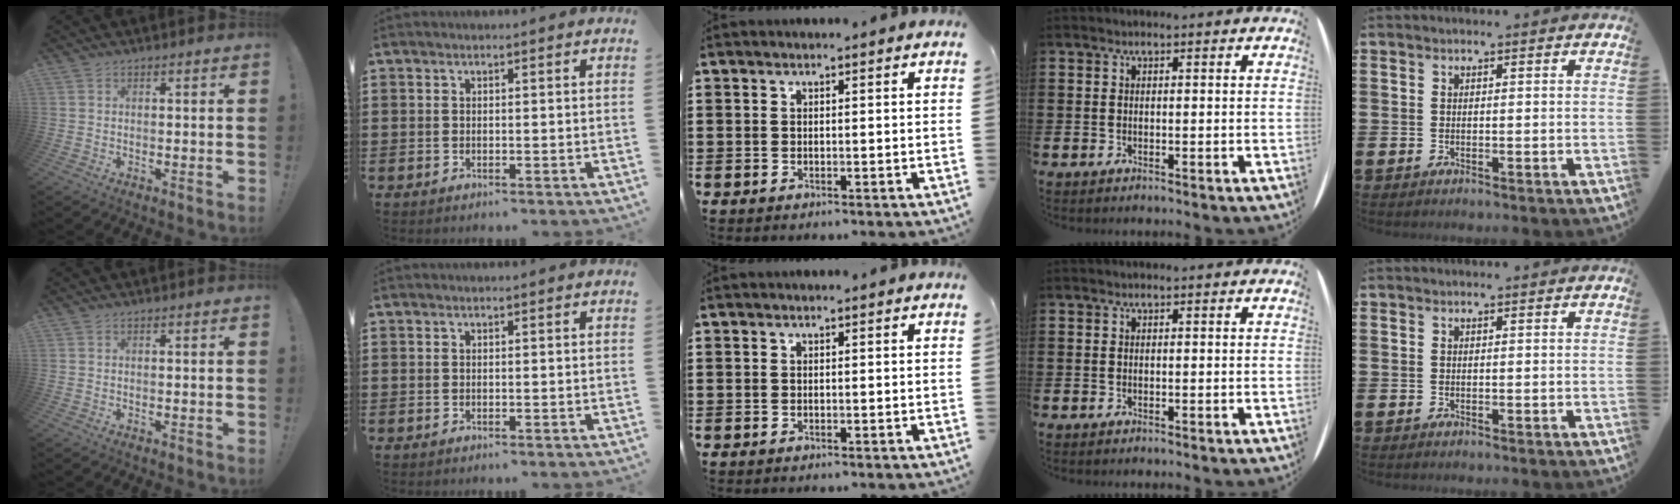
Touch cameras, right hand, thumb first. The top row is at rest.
{}